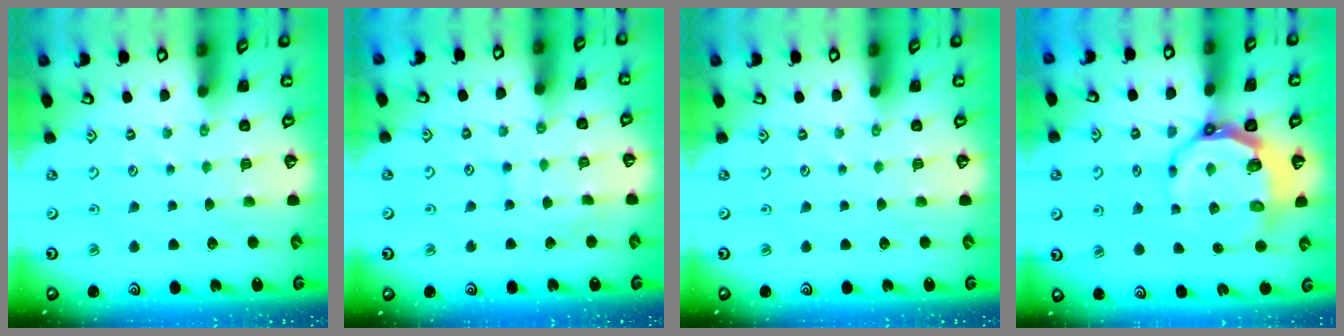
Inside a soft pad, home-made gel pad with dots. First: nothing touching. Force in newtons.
{"total": 6.3, "press": 6.3, "slide": 0.7}
{"total": 0.0}
{"total": 8.7, "press": 7.7, "slide": 4.1}